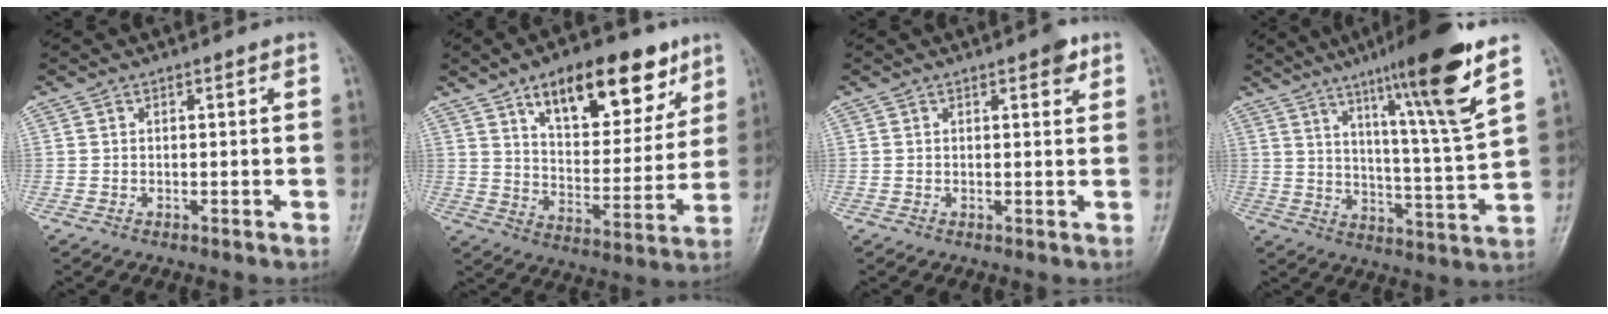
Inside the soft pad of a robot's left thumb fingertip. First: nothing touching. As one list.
[{"total": 20.0, "force": [11.3, 9.4, 13.6], "torque": [-0.148, -0.043, 0.178]}, {"total": 2.7, "force": [1.5, 1.2, 1.9], "torque": [-0.015, -0.004, 0.015]}, {"total": 18.1, "force": [10.9, 0.6, 14.4], "torque": [-0.213, -0.055, 0.168]}]